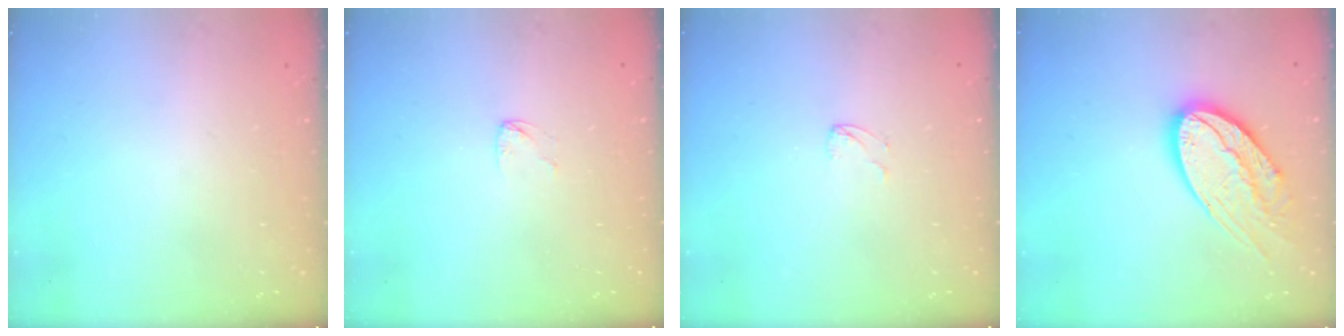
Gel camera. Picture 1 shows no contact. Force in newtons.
{"total": 2.8, "press": 2.8, "slide": 0.2}
{"total": 2.9, "press": 2.9, "slide": 0.2}
{"total": 19.0, "press": 18.9, "slide": 1.8}